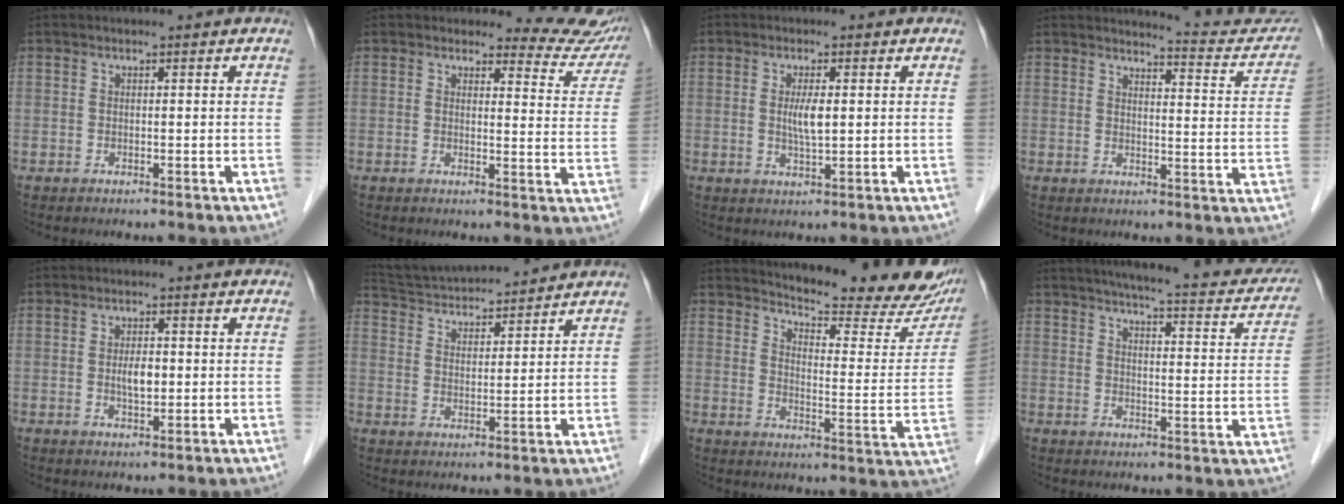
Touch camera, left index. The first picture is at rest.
{"total": 9.0, "force": [8.6, 2.4, 0.0], "torque": [0.032, -0.053, 0.065]}
{"total": 3.3, "force": [0.2, 0.6, 3.2], "torque": [-0.062, -0.006, 0.005]}
{"total": 11.0, "force": [10.8, 1.3, 1.8], "torque": [-0.002, -0.045, 0.105]}
{"total": 2.9, "force": [-0.3, 1.2, 2.6], "torque": [-0.047, -0.003, -0.003]}
{"total": 13.5, "force": [12.7, 1.4, 4.3], "torque": [-0.084, 0.026, 0.210]}
{"total": 21.6, "force": [19.5, 3.1, 8.6], "torque": [-0.116, -0.082, 0.234]}
{"total": 20.5, "force": [17.5, 3.4, 10.0], "torque": [-0.128, -0.009, 0.203]}